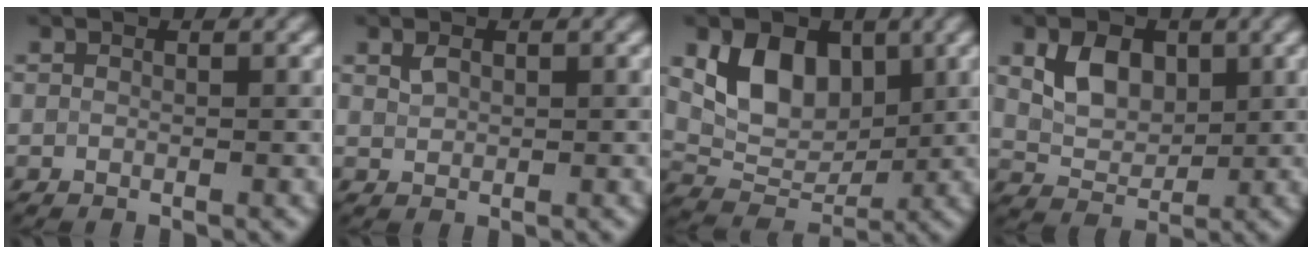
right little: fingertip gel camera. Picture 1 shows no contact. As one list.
[{"total": 1.1, "force": [0.6, 0.7, 0.6], "torque": [-0.014, 0.000, 0.015]}, {"total": 6.3, "force": [2.1, 4.3, 4.0], "torque": [-0.064, -0.007, 0.037]}, {"total": 4.3, "force": [1.4, 3.0, 2.7], "torque": [-0.053, -0.003, 0.026]}]